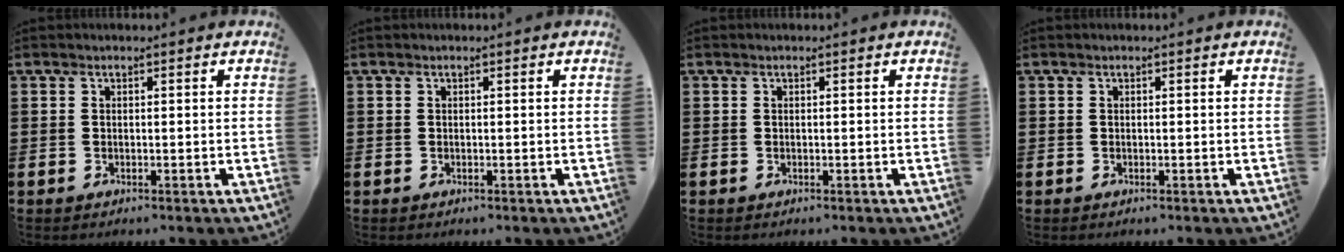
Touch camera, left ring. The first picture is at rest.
{"total": 0.0}
{"total": 0.0}
{"total": 0.0}